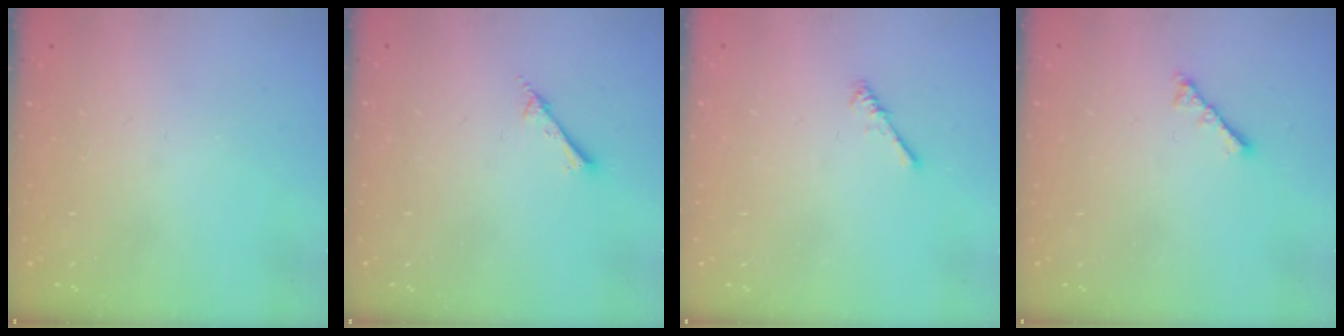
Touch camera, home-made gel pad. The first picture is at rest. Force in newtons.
{"total": 2.4, "press": 2.4, "slide": 0.2}
{"total": 0.0}
{"total": 3.4, "press": 3.4, "slide": 0.6}